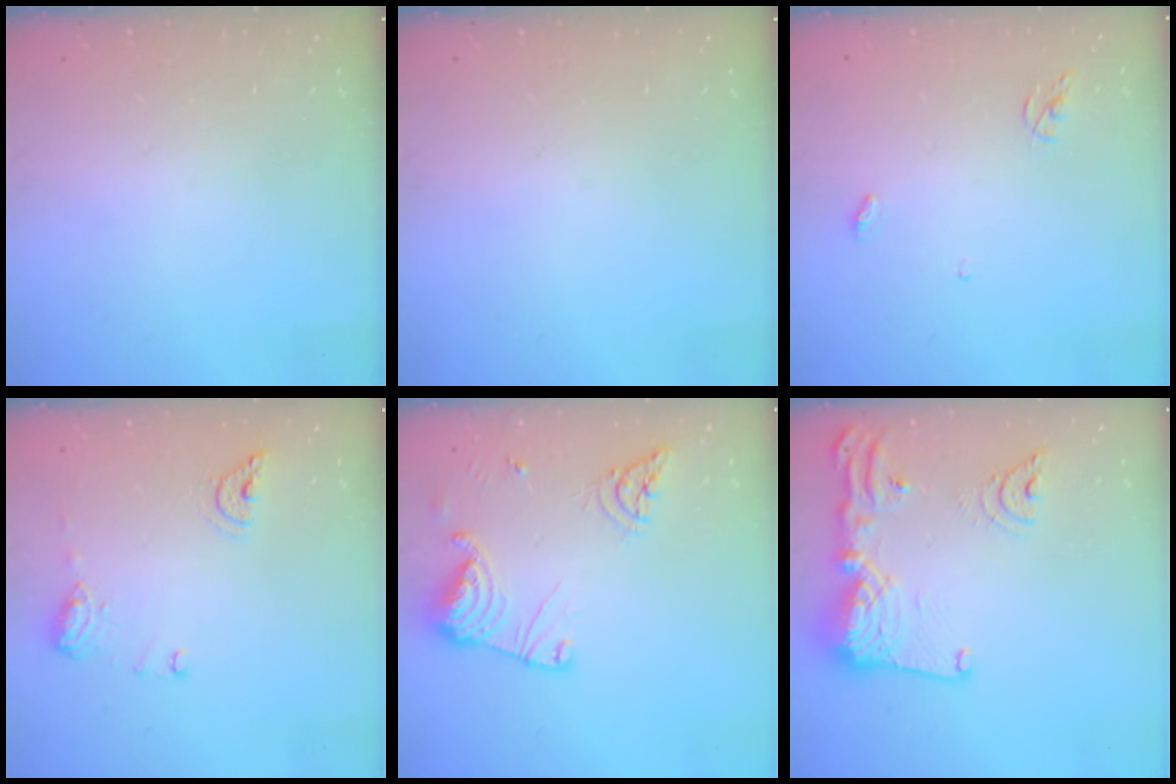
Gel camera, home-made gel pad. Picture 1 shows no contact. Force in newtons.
{"total": 0.0}
{"total": 3.7, "press": 3.7, "slide": 0.1}
{"total": 9.1, "press": 9.1, "slide": 1.1}
{"total": 15.0, "press": 14.9, "slide": 1.5}
{"total": 18.5, "press": 18.4, "slide": 1.7}